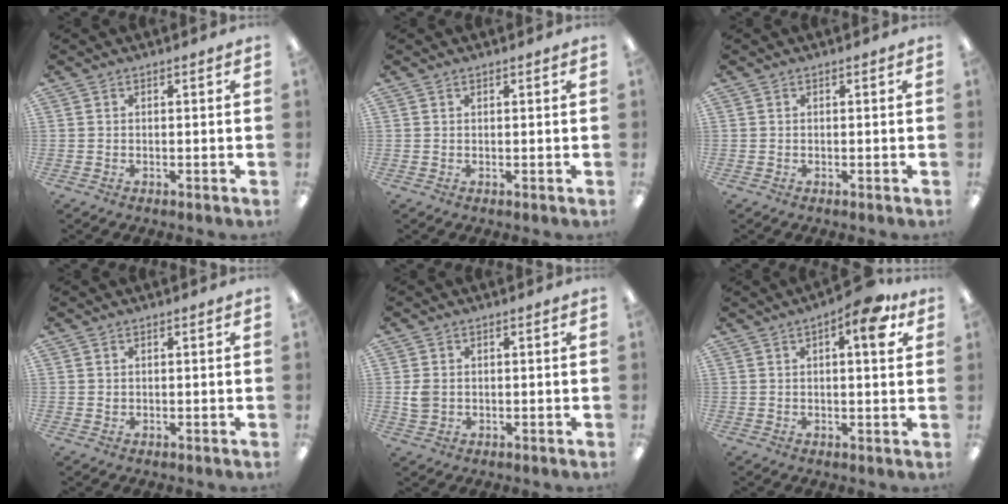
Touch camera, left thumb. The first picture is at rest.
{"total": 0.6, "force": [0.4, 0.2, 0.4], "torque": [-0.006, 0.003, 0.006]}
{"total": 0.0}
{"total": 0.7, "force": [0.4, 0.5, 0.3], "torque": [-0.007, 0.003, 0.006]}
{"total": 3.3, "force": [0.3, 2.6, 1.9], "torque": [-0.027, 0.002, 0.005]}
{"total": 8.2, "force": [3.7, 2.6, 6.8], "torque": [-0.098, -0.006, 0.055]}